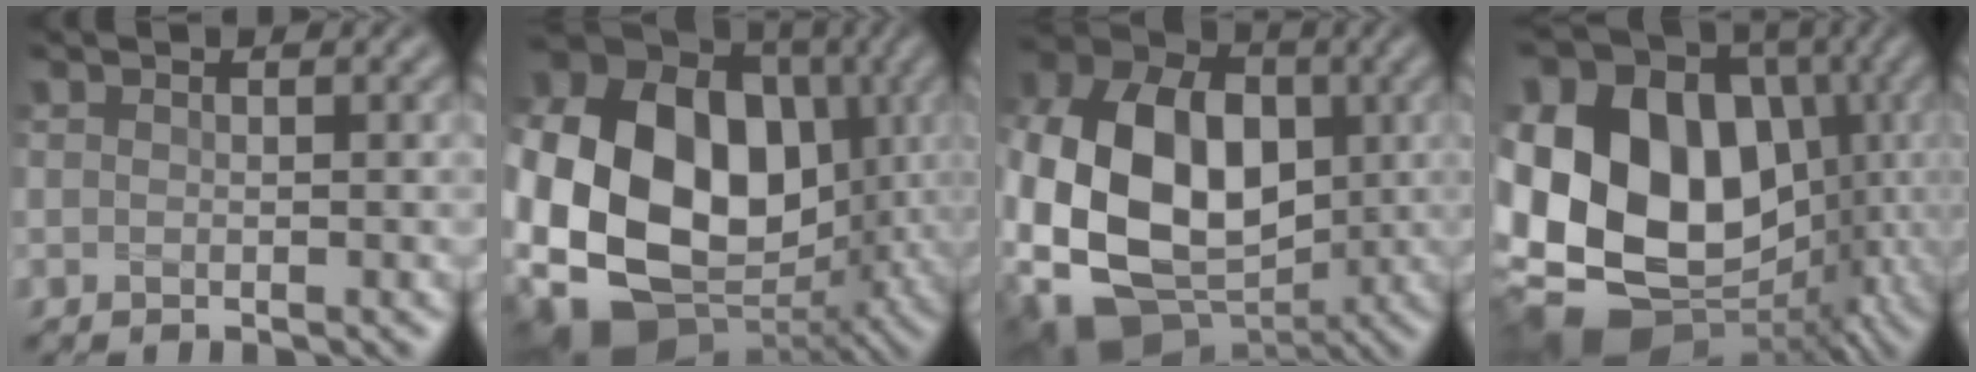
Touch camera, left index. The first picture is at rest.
{"total": 20.2, "force": [-0.9, 16.0, 12.3], "torque": [-0.244, -0.014, -0.026]}
{"total": 16.2, "force": [-2.2, 12.3, 10.3], "torque": [-0.209, -0.007, -0.034]}
{"total": 20.1, "force": [-1.0, 16.4, 11.6], "torque": [-0.210, -0.009, -0.019]}